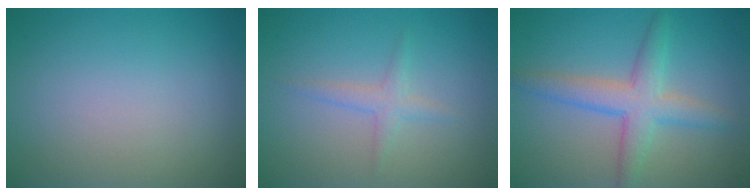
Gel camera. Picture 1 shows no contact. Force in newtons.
{"total": 1.6, "press": 1.6, "slide": 0.0}
{"total": 4.4, "press": 4.4, "slide": 0.1}